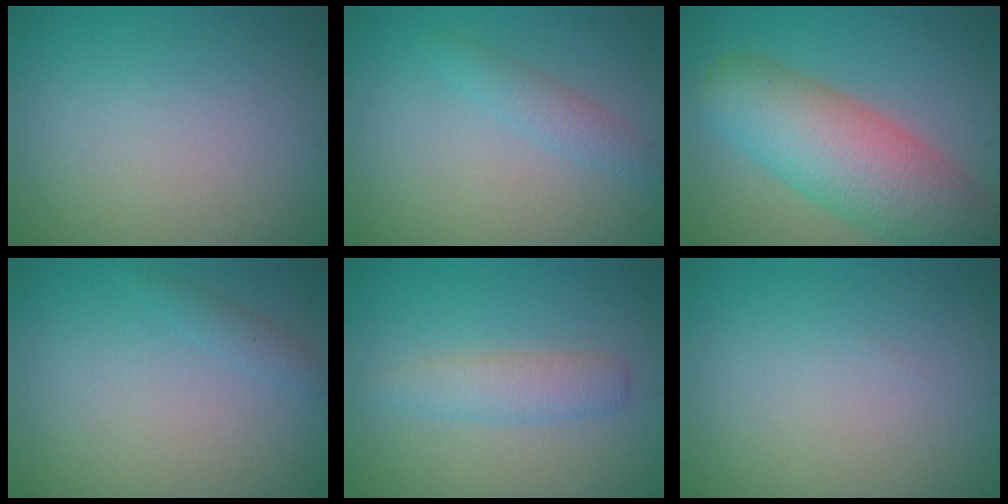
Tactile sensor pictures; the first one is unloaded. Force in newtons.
{"total": 1.7, "press": 1.7, "slide": 0.1}
{"total": 8.9, "press": 8.9, "slide": 0.6}
{"total": 1.1, "press": 1.1, "slide": 0.1}
{"total": 2.4, "press": 2.4, "slide": 0.1}
{"total": 0.0}